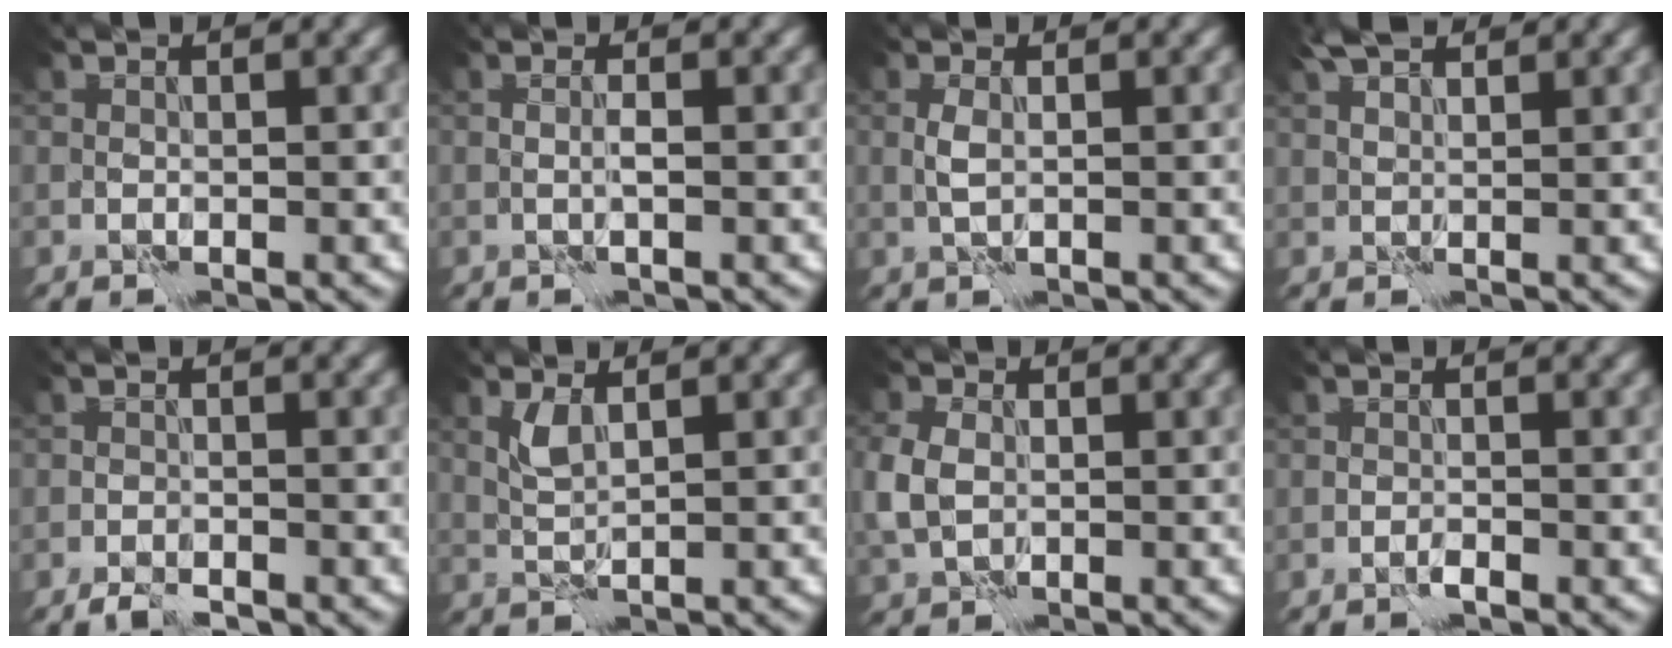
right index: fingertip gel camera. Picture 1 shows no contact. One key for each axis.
{"total": 0.6, "fx": 0.0, "fy": -0.3, "fz": 0.5, "tx": -0.010, "ty": 0.001, "tz": 0.000}
{"total": 0.8, "fx": 0.2, "fy": 0.1, "fz": 0.8, "tx": -0.020, "ty": 0.001, "tz": 0.003}
{"total": 3.1, "fx": 2.6, "fy": 0.8, "fz": 1.4, "tx": -0.035, "ty": 0.010, "tz": 0.046}
{"total": 1.8, "fx": -1.6, "fy": 0.5, "fz": 0.7, "tx": -0.010, "ty": -0.001, "tz": -0.029}
{"total": 1.5, "fx": 1.0, "fy": 0.1, "fz": 1.1, "tx": -0.030, "ty": 0.000, "tz": 0.024}
{"total": 3.7, "fx": -0.1, "fy": 2.9, "fz": 2.4, "tx": -0.070, "ty": -0.002, "tz": -0.006}
{"total": 0.6, "fx": -0.6, "fy": 0.0, "fz": 0.2, "tx": -0.004, "ty": 0.002, "tz": -0.012}